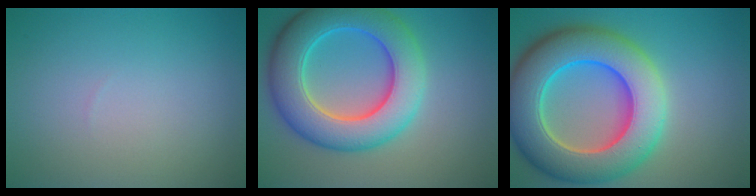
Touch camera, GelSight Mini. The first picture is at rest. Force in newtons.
{"total": 9.6, "press": 9.6, "slide": 0.5}
{"total": 12.2, "press": 12.1, "slide": 0.9}